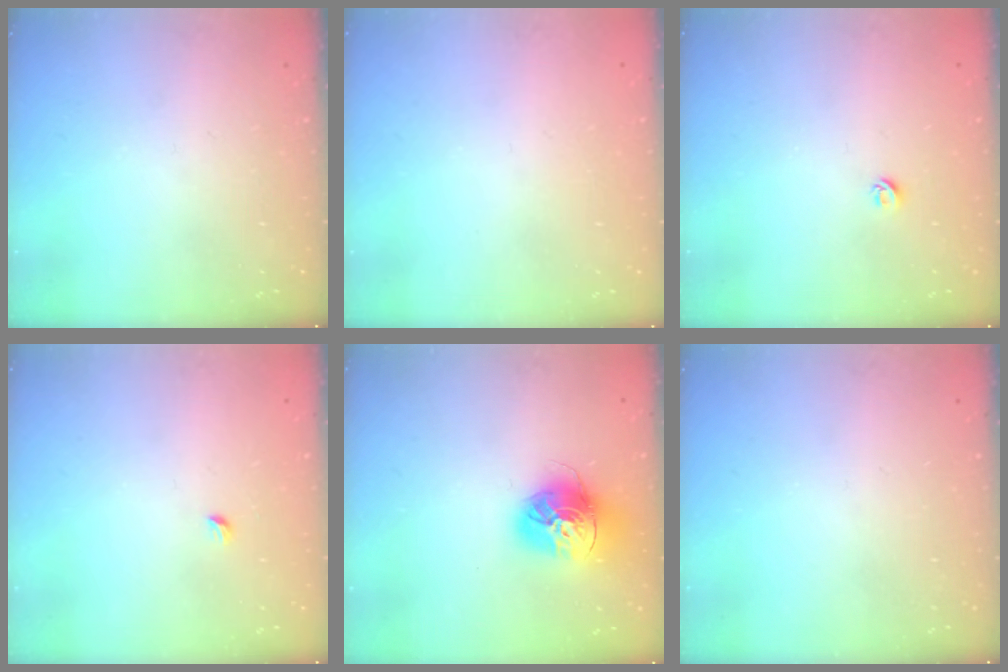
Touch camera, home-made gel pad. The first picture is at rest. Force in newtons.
{"total": 0.7, "press": 0.7, "slide": 0.3}
{"total": 3.9, "press": 3.8, "slide": 0.3}
{"total": 2.7, "press": 2.6, "slide": 0.6}
{"total": 16.2, "press": 16.1, "slide": 1.8}
{"total": 0.0}